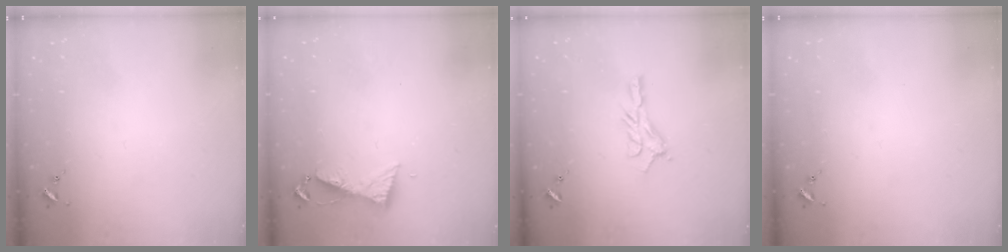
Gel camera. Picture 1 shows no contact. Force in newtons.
{"total": 6.0, "press": 5.9, "slide": 0.7}
{"total": 9.5, "press": 9.5, "slide": 0.4}
{"total": 0.0}